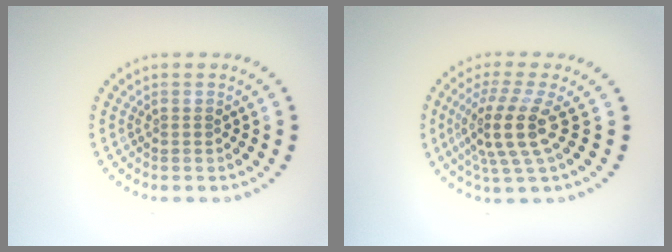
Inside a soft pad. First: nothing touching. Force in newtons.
{"total": 4.4, "press": 3.3, "slide": 3.0}